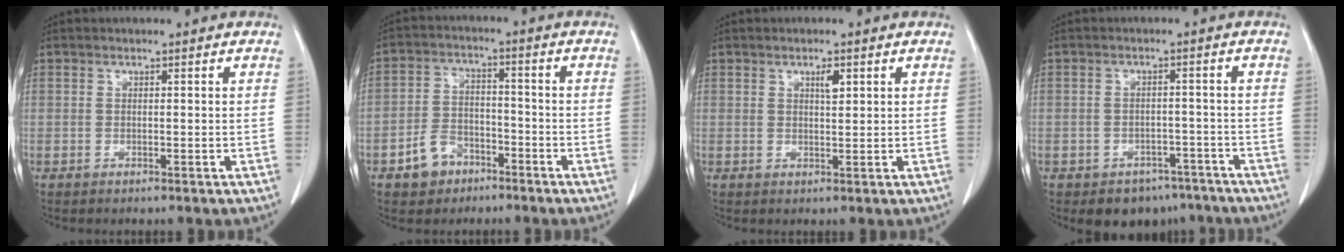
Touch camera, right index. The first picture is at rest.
{"total": 6.3, "force": [-3.6, 4.5, 2.4], "torque": [-0.053, 0.014, -0.055]}
{"total": 1.9, "force": [0.9, 0.6, 1.6], "torque": [-0.027, -0.002, 0.015]}
{"total": 7.0, "force": [-5.3, 4.4, 1.3], "torque": [0.004, 0.016, -0.069]}